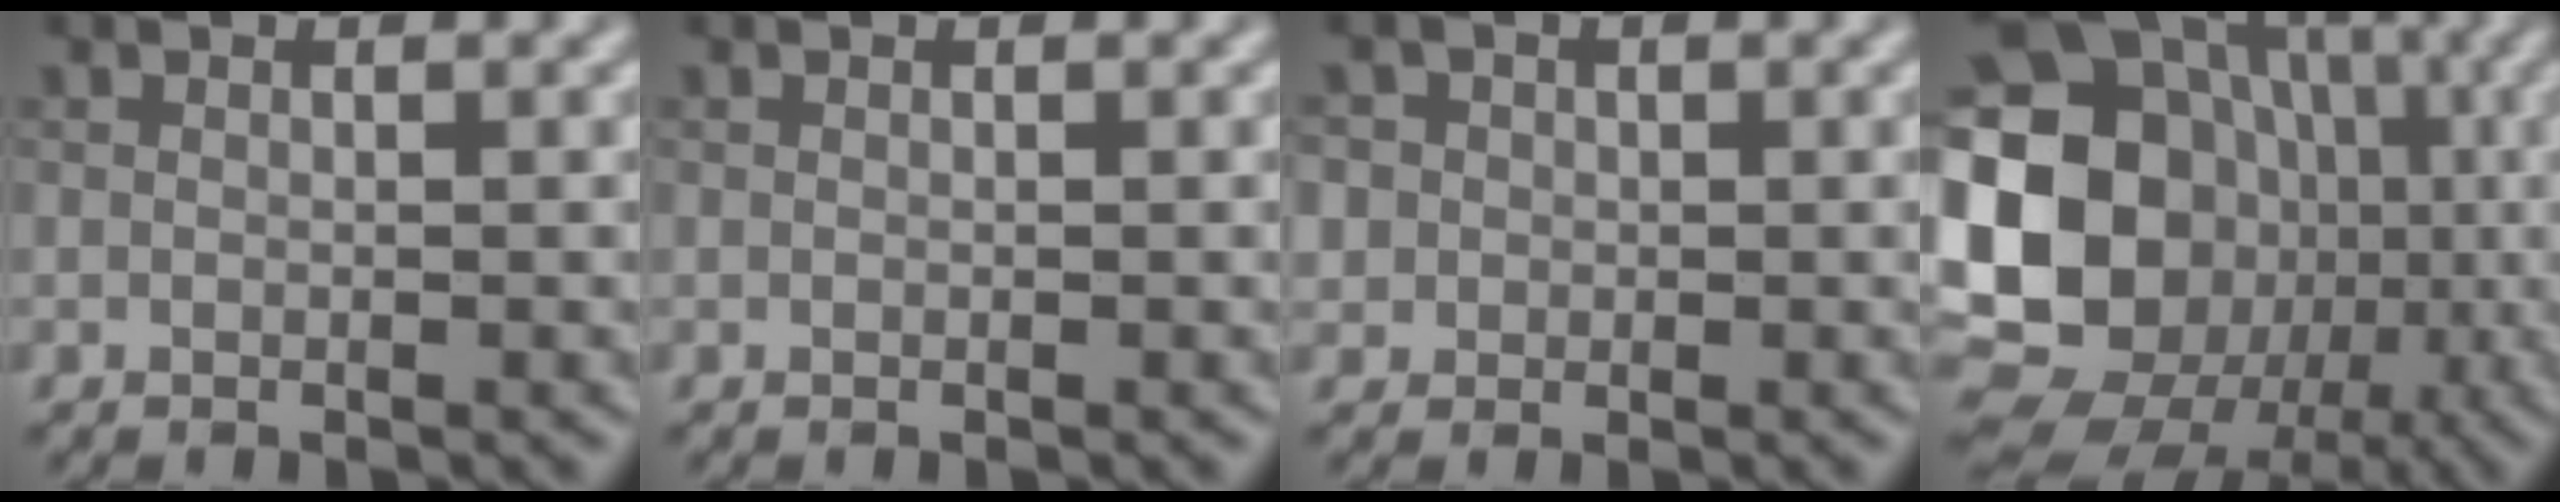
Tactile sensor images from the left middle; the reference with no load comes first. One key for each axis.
{"total": 0.0}
{"total": 3.7, "fx": 1.0, "fy": 3.3, "fz": 1.1, "tx": -0.007, "ty": 0.024, "tz": 0.003}
{"total": 23.1, "fx": -1.8, "fy": 20.5, "fz": 10.5, "tx": -0.202, "ty": 0.021, "tz": -0.078}